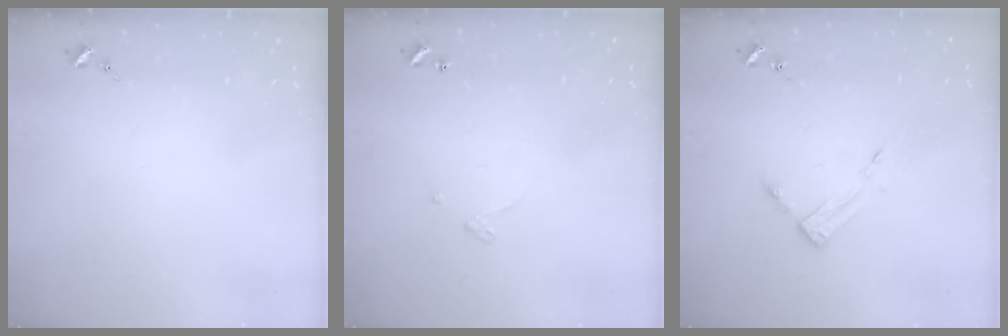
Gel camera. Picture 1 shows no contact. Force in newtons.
{"total": 3.2, "press": 3.2, "slide": 0.2}
{"total": 4.2, "press": 4.2, "slide": 0.5}